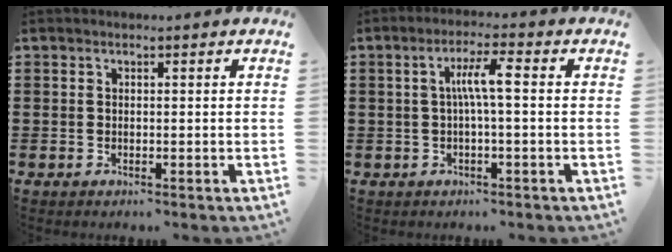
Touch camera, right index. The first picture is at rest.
{"total": 4.9, "force": [0.0, 0.5, 4.8], "torque": [-0.091, 0.007, -0.005]}